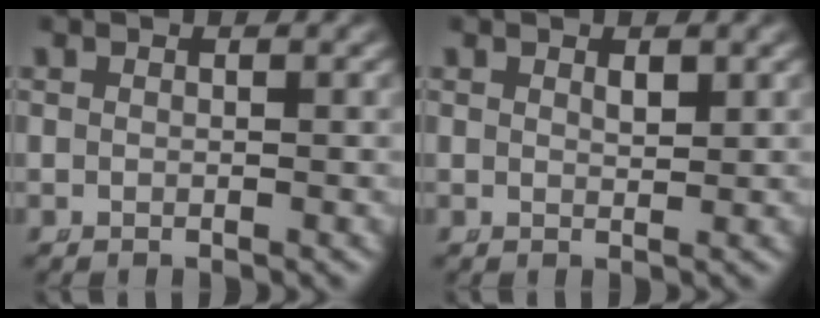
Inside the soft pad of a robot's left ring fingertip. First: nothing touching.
{"total": 0.8, "force": [0.5, 0.0, 0.6], "torque": [-0.007, -0.011, 0.015]}